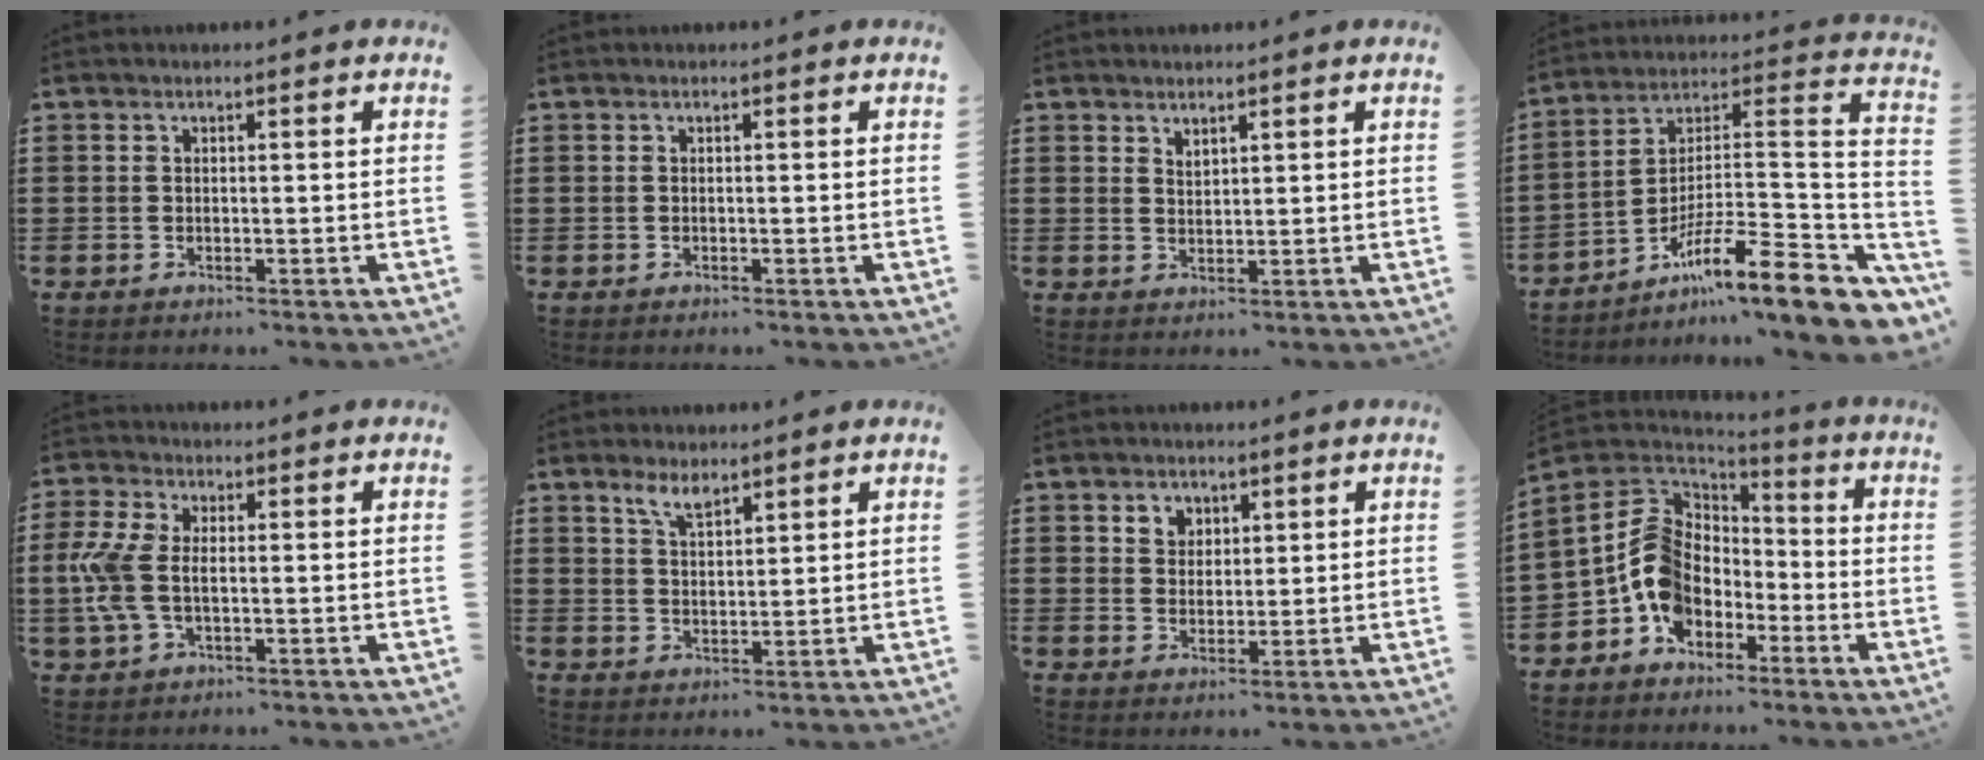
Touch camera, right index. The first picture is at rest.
{"total": 0.0}
{"total": 1.6, "force": [1.5, 0.5, 0.2], "torque": [-0.005, 0.002, 0.028]}
{"total": 13.1, "force": [-8.3, 2.7, 9.8], "torque": [-0.147, 0.001, -0.153]}
{"total": 6.8, "force": [-0.2, 3.5, 5.8], "torque": [-0.157, -0.007, -0.016]}
{"total": 3.8, "force": [2.9, 1.3, 2.0], "torque": [-0.046, 0.003, 0.054]}
{"total": 3.0, "force": [1.7, 2.4, 0.3], "torque": [-0.018, 0.010, 0.030]}
{"total": 10.8, "force": [-2.9, 8.4, 6.2], "torque": [-0.167, 0.011, -0.062]}